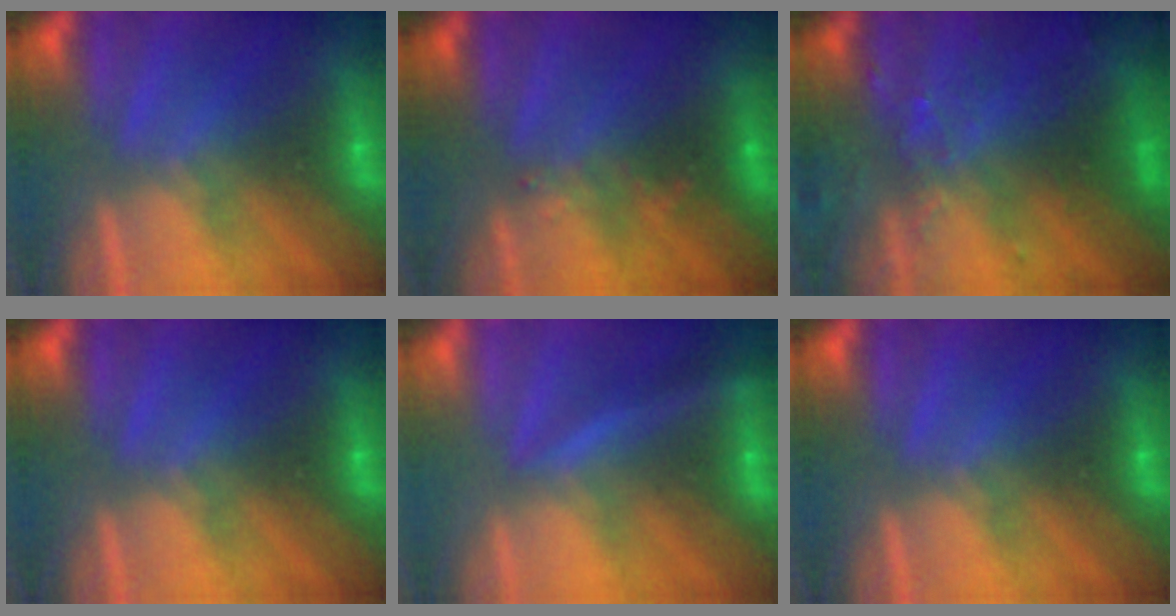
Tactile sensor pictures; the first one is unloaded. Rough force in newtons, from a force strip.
{"total": 2.9}
{"total": 9.2}
{"total": 0.0}
{"total": 2.8}
{"total": 0.0}